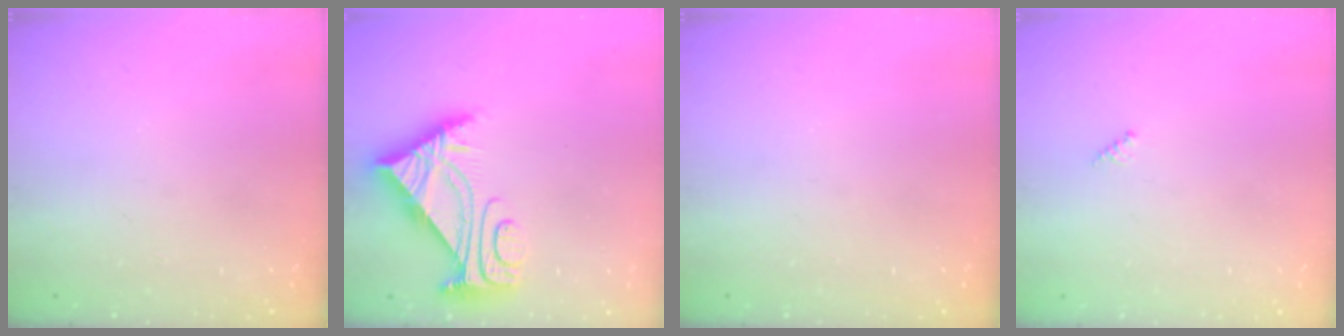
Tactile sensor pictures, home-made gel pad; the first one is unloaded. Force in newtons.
{"total": 5.9, "press": 5.9, "slide": 0.5}
{"total": 0.0}
{"total": 2.0, "press": 2.0, "slide": 0.2}